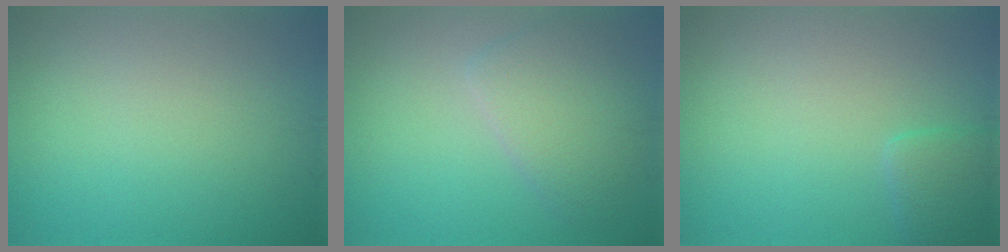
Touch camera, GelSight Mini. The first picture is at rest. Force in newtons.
{"total": 3.9, "press": 3.9, "slide": 0.1}
{"total": 1.7, "press": 1.7, "slide": 0.1}